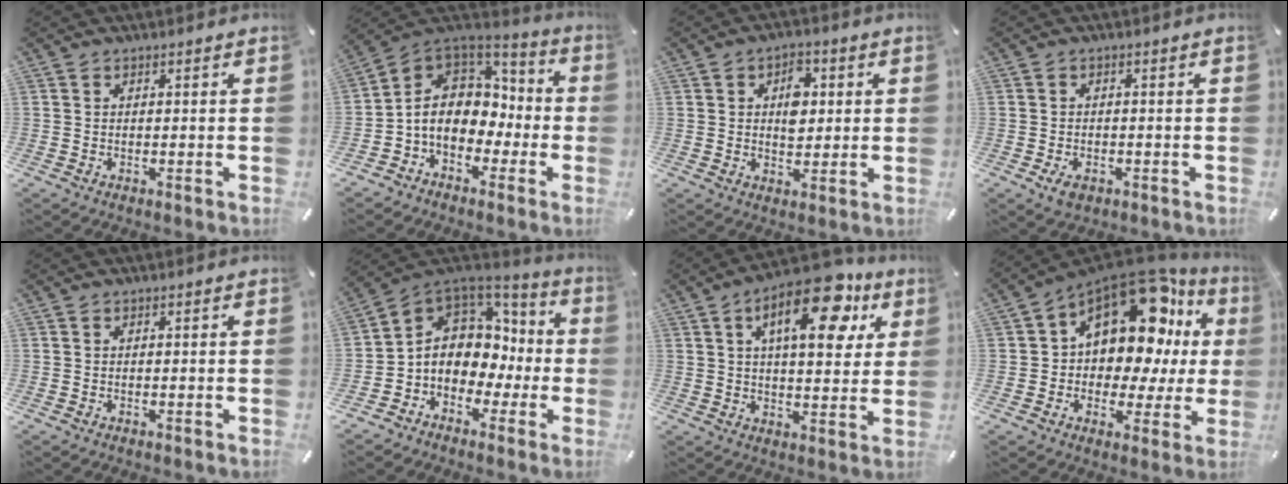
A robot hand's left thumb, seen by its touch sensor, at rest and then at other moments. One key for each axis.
{"total": 11.8, "fx": -1.9, "fy": 10.1, "fz": 5.9, "tx": -0.119, "ty": 0.002, "tz": -0.032}
{"total": 6.7, "fx": 1.3, "fy": 4.8, "fz": 4.5, "tx": -0.046, "ty": -0.006, "tz": 0.012}
{"total": 3.0, "fx": -1.5, "fy": 2.0, "fz": 1.8, "tx": -0.044, "ty": 0.000, "tz": -0.030}
{"total": 0.0}
{"total": 10.1, "fx": -0.2, "fy": 9.1, "fz": 4.3, "tx": -0.089, "ty": -0.013, "tz": 0.000}
{"total": 18.5, "fx": 8.9, "fy": 8.2, "fz": 13.9, "tx": -0.201, "ty": -0.031, "tz": 0.139}
{"total": 18.8, "fx": 8.4, "fy": 10.9, "fz": 12.8, "tx": -0.189, "ty": -0.075, "tz": 0.135}